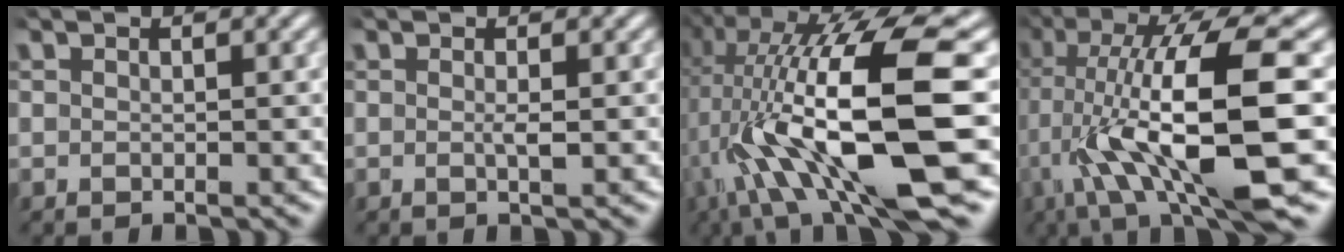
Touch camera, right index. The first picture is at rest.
{"total": 1.0, "force": [0.1, 0.0, 1.0], "torque": [-0.012, 0.001, -0.004]}
{"total": 15.0, "force": [0.1, 6.4, 13.6], "torque": [-0.227, 0.003, 0.000]}
{"total": 12.4, "force": [0.0, 4.4, 11.7], "torque": [-0.198, -0.003, 0.007]}